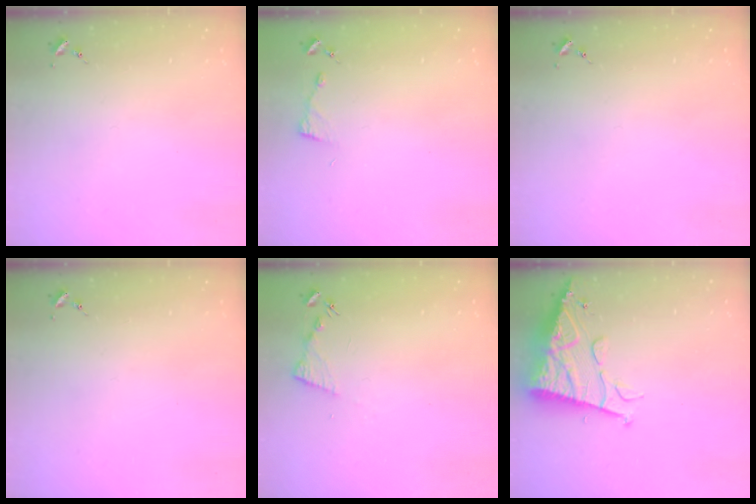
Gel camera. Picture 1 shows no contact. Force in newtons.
{"total": 2.9, "press": 2.9, "slide": 0.4}
{"total": 0.0}
{"total": 0.0}
{"total": 6.8, "press": 6.7, "slide": 0.7}
{"total": 14.9, "press": 14.8, "slide": 1.5}